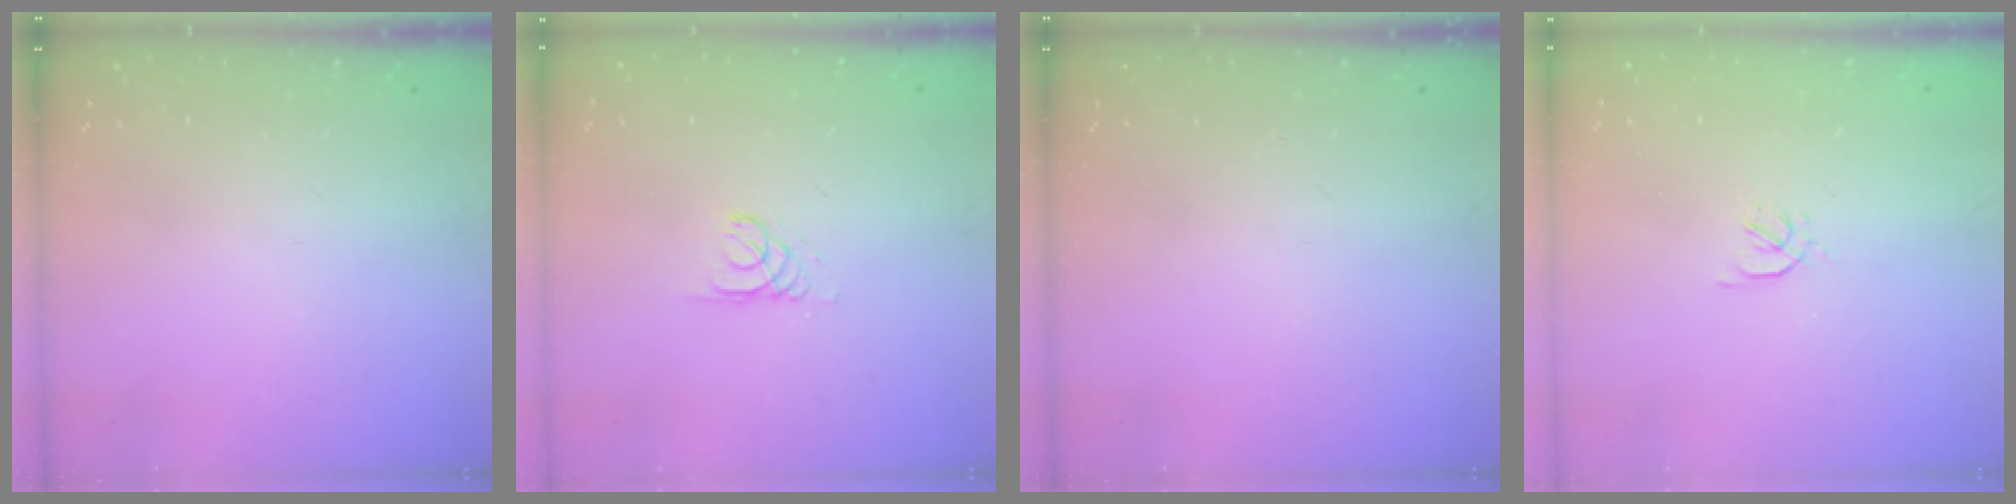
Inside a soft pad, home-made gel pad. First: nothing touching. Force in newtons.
{"total": 1.1, "press": 1.1, "slide": 0.1}
{"total": 0.0}
{"total": 1.6, "press": 1.6, "slide": 0.4}